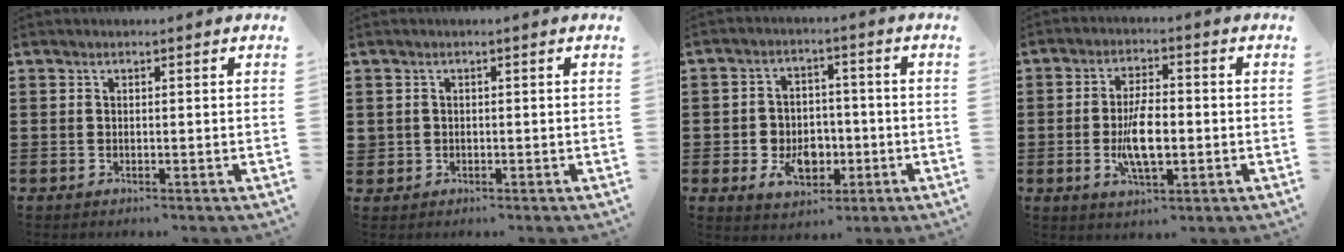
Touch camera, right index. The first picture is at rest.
{"total": 0.8, "force": [0.0, 0.8, 0.1], "torque": [-0.007, 0.002, -0.001]}
{"total": 6.8, "force": [-2.0, 5.2, 3.9], "torque": [-0.072, 0.011, -0.035]}
{"total": 7.7, "force": [-1.2, 3.1, 6.9], "torque": [-0.146, -0.003, -0.027]}